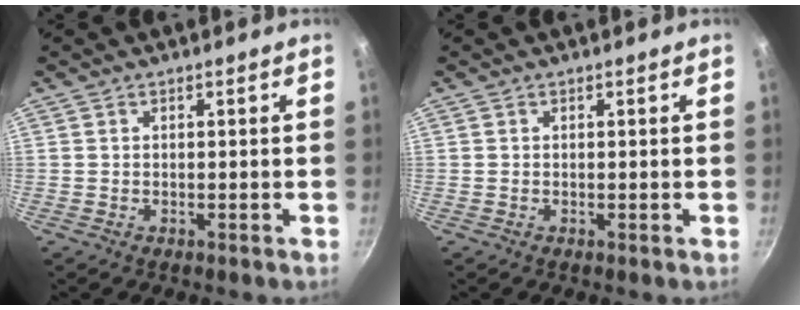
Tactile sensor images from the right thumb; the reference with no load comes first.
{"total": 0.0}